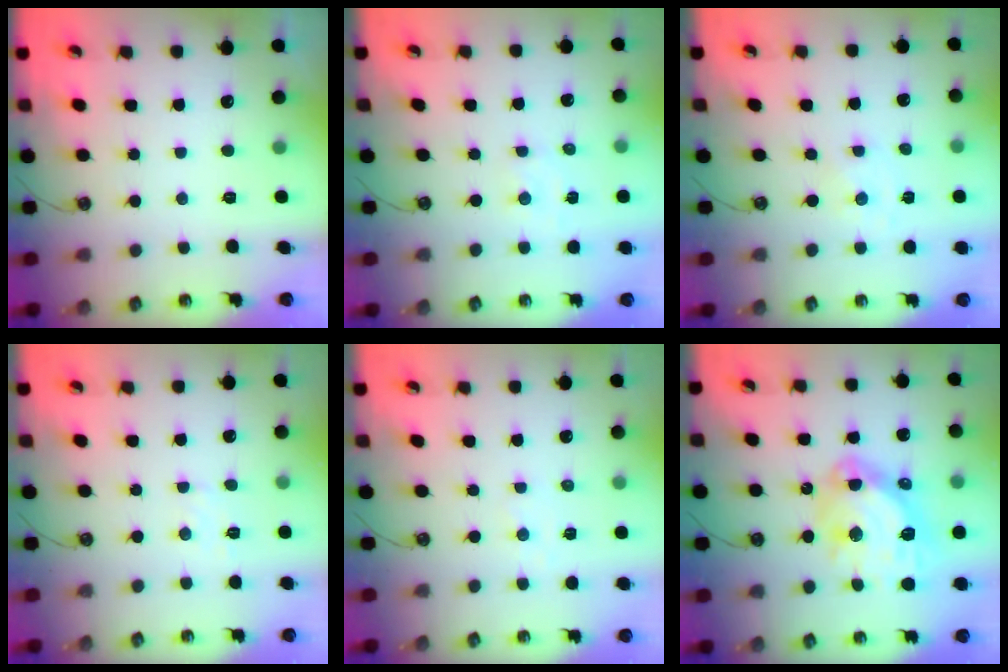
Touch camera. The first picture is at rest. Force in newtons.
{"total": 2.0, "press": 1.9, "slide": 0.3}
{"total": 0.0}
{"total": 4.5, "press": 4.5, "slide": 0.6}
{"total": 1.4, "press": 1.4, "slide": 0.2}
{"total": 17.3, "press": 17.1, "slide": 2.3}